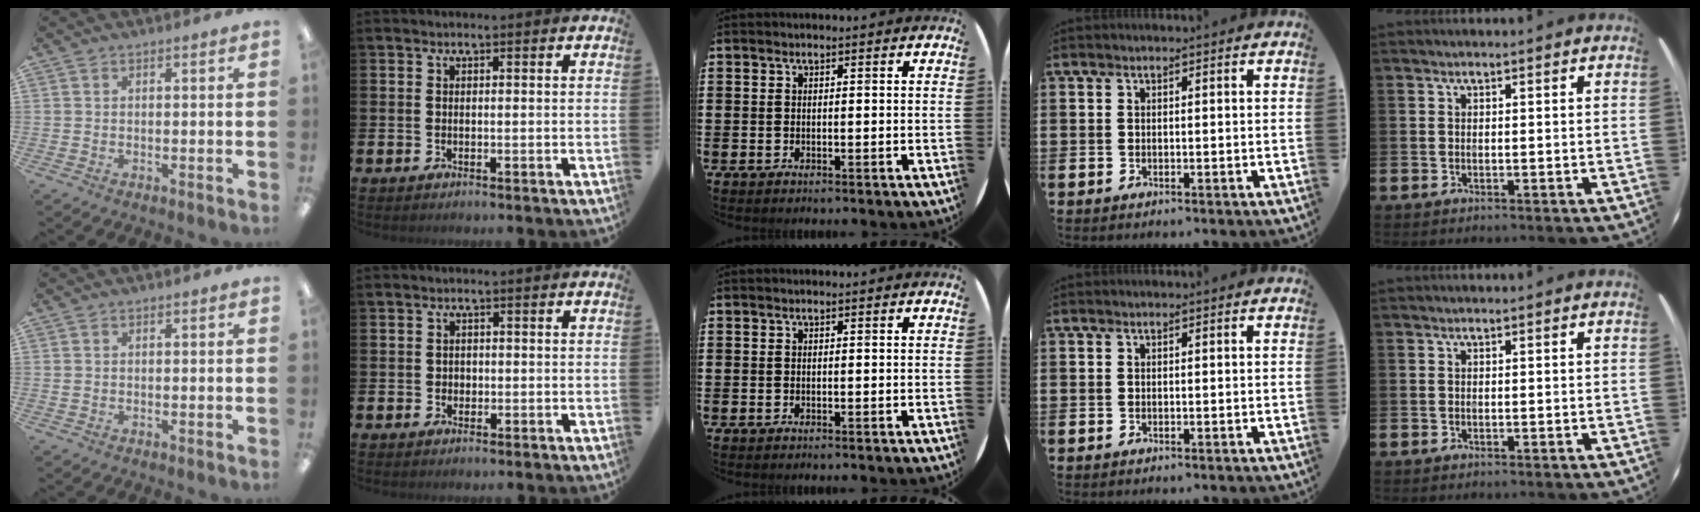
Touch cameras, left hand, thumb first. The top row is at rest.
{"thumb": {"total": 0.6, "force": [0.2, 0.5, 0.1], "torque": [-0.002, 0.005, 0.001]}, "index": {"total": 1.0, "force": [0.1, 1.0, 0.2], "torque": [0.002, 0.005, -0.002]}}